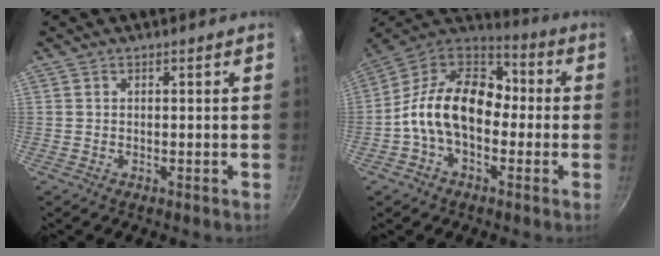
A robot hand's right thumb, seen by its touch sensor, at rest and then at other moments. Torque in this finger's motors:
{"motor_torque": [-0.05, 1.68, 1.56, -0.83, 0.20]}